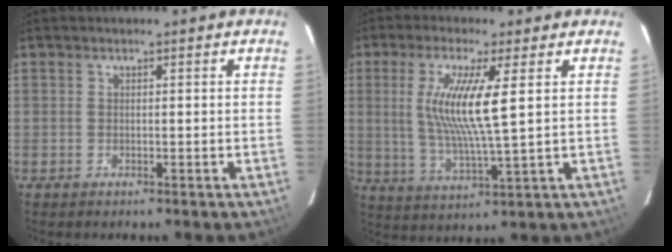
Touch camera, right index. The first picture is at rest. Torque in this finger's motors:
{"motor_torque": [1.63, 0.22, 0.96, 0.21]}